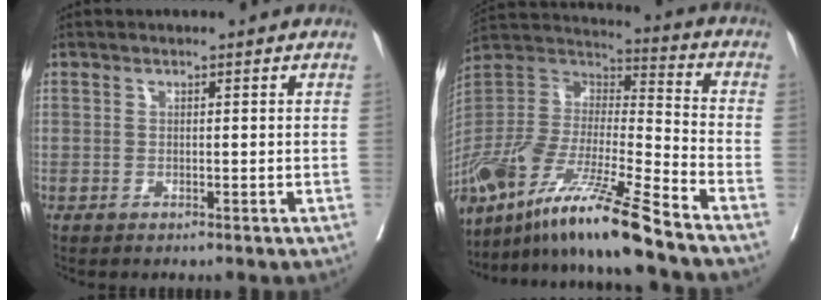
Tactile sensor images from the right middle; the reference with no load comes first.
{"total": 22.4, "force": [-16.3, 0.7, 15.4], "torque": [-0.335, -0.050, -0.311]}